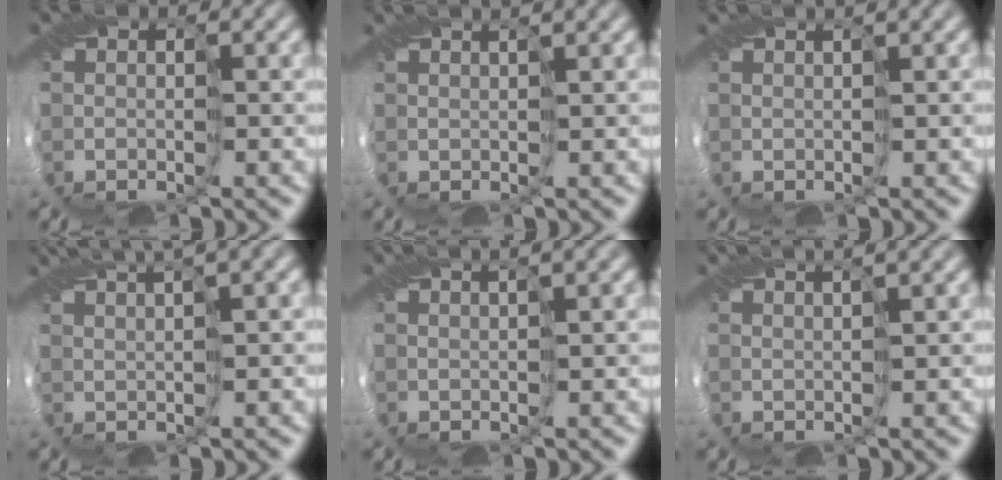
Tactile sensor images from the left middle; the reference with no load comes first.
{"total": 2.0, "force": [1.7, 0.1, 1.1], "torque": [-0.024, 0.009, 0.017]}
{"total": 1.4, "force": [1.1, -0.1, 0.8], "torque": [-0.019, 0.000, 0.018]}
{"total": 4.6, "force": [3.1, 0.5, 3.4], "torque": [-0.060, 0.016, 0.054]}
{"total": 2.8, "force": [2.0, 0.2, 1.9], "torque": [-0.035, 0.009, 0.027]}
{"total": 3.3, "force": [2.5, 0.4, 2.1], "torque": [-0.033, 0.015, 0.024]}